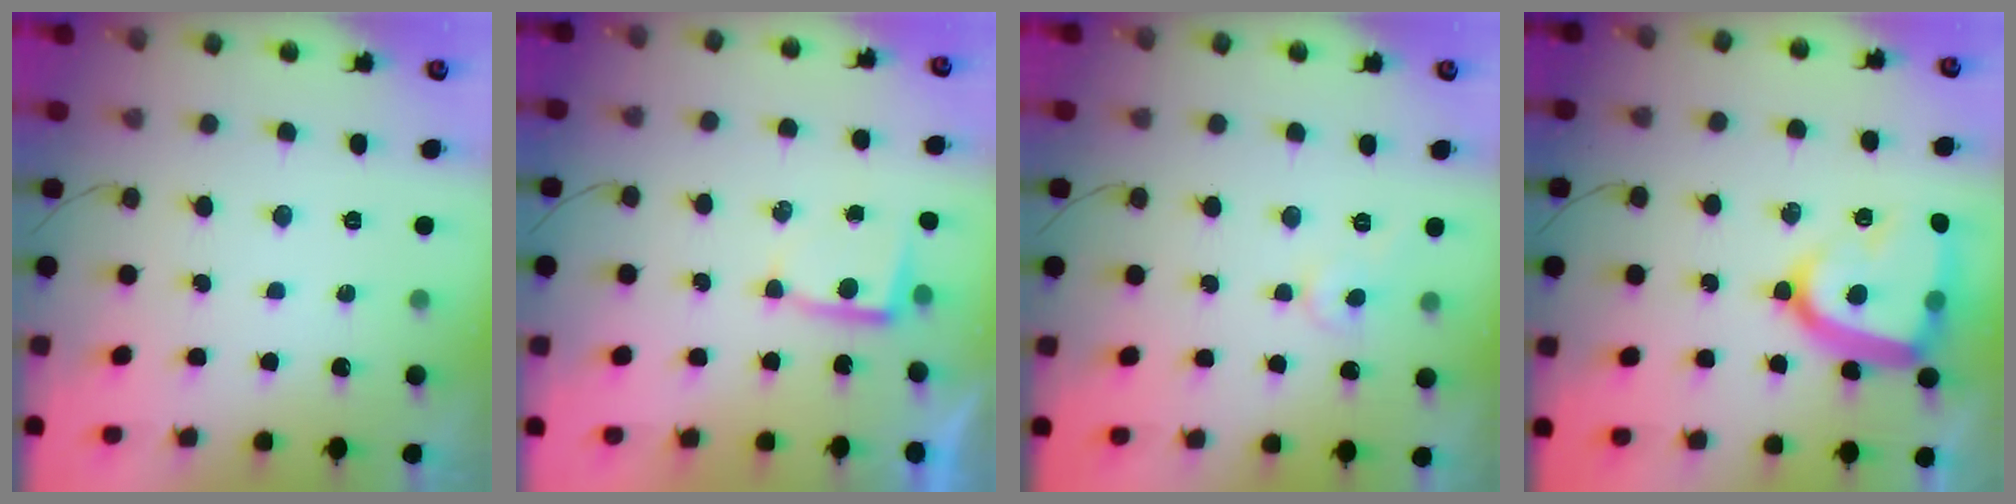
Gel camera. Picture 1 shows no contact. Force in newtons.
{"total": 3.0, "press": 3.0, "slide": 0.4}
{"total": 4.3, "press": 4.2, "slide": 0.4}
{"total": 19.6, "press": 19.5, "slide": 1.7}